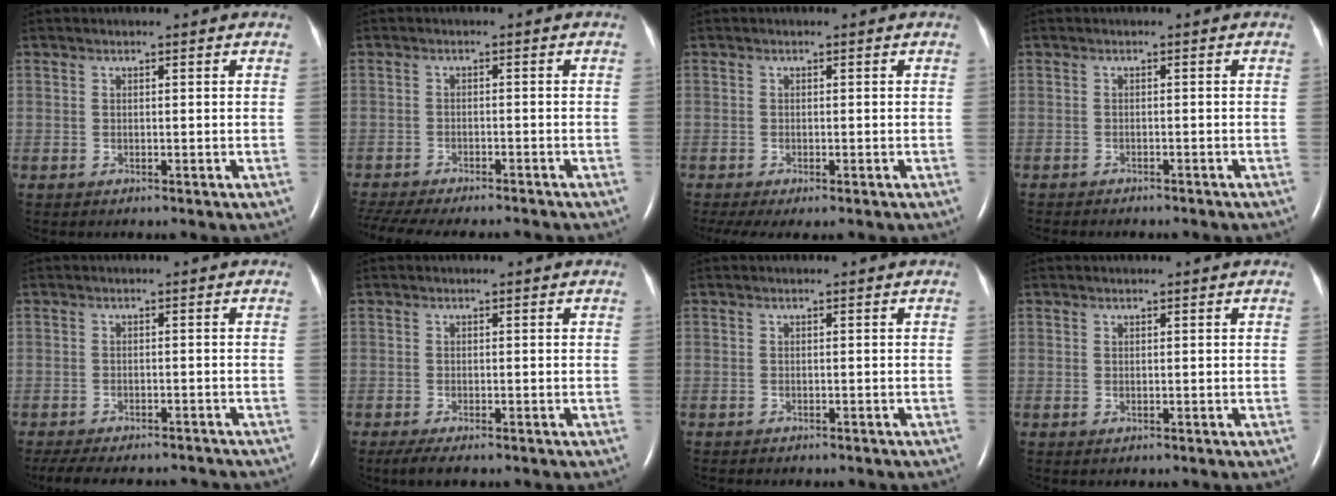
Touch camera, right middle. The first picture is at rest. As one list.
[{"total": 16.2, "force": [-14.1, 3.5, 7.0], "torque": [-0.172, -0.024, -0.190]}, {"total": 5.3, "force": [-3.9, 1.4, 3.3], "torque": [-0.051, -0.017, -0.060]}, {"total": 7.4, "force": [-6.5, 1.6, 3.1], "torque": [-0.033, -0.008, -0.072]}, {"total": 12.6, "force": [-11.4, 3.1, 4.5], "torque": [-0.095, -0.005, -0.147]}, {"total": 3.4, "force": [-2.4, 0.9, 2.2], "torque": [-0.042, -0.011, -0.036]}, {"total": 2.8, "force": [-2.4, 0.7, 1.3], "torque": [-0.024, -0.006, -0.021]}, {"total": 0.0}]